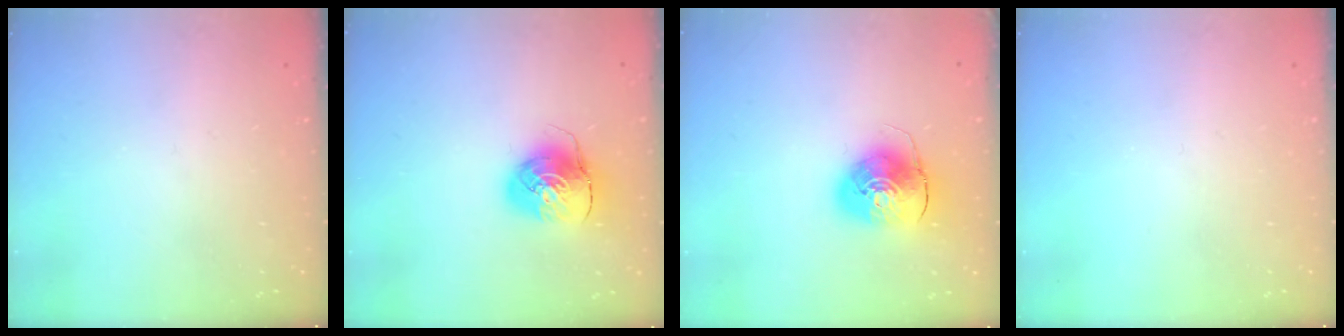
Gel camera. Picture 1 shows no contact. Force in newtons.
{"total": 10.3, "press": 10.3, "slide": 0.5}
{"total": 9.9, "press": 9.7, "slide": 1.7}
{"total": 0.0}